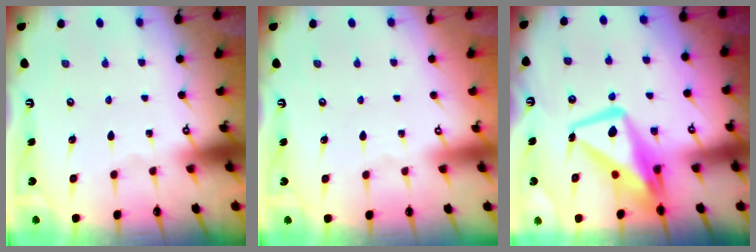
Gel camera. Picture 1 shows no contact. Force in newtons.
{"total": 3.9, "press": 3.9, "slide": 0.1}
{"total": 12.0, "press": 11.9, "slide": 1.2}